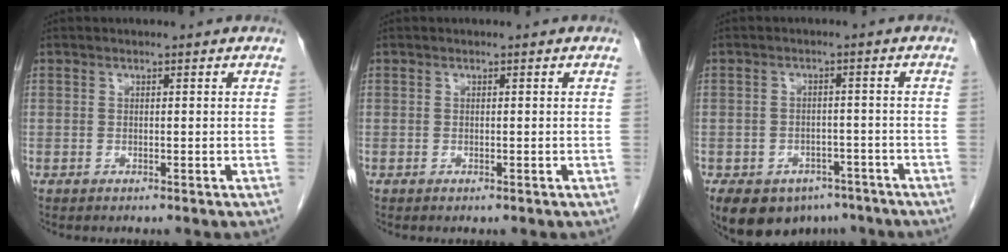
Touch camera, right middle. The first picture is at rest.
{"total": 0.0}
{"total": 14.0, "force": [-8.8, 9.4, 5.4], "torque": [-0.126, -0.004, -0.110]}